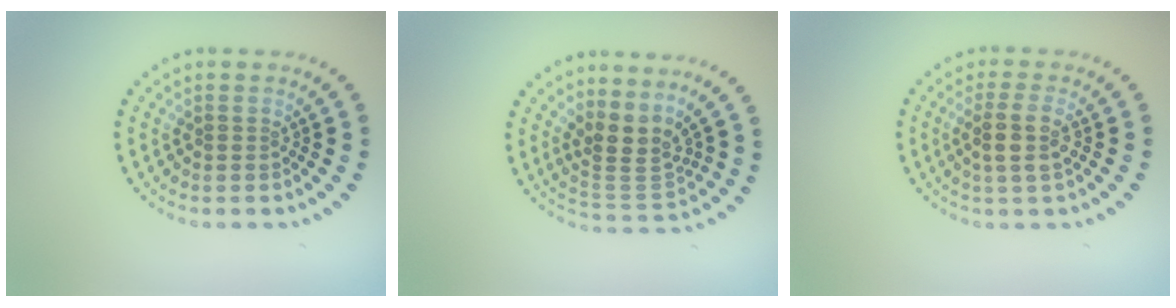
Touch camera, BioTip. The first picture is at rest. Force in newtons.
{"total": 3.3, "press": 2.4, "slide": 2.2}
{"total": 2.9, "press": 2.4, "slide": 1.5}